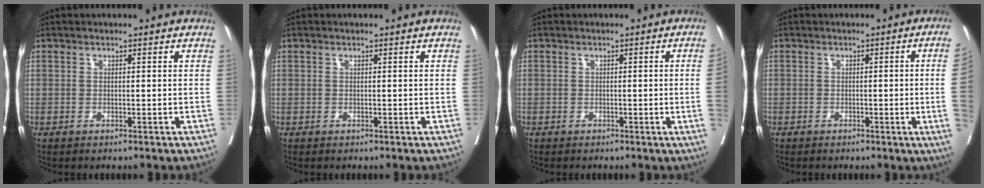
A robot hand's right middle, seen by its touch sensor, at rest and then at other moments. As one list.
[{"total": 0.0}, {"total": 2.7, "force": [-0.4, -1.2, 2.4], "torque": [-0.029, -0.003, -0.004]}, {"total": 6.0, "force": [-0.9, -2.0, 5.6], "torque": [-0.054, -0.011, -0.013]}]